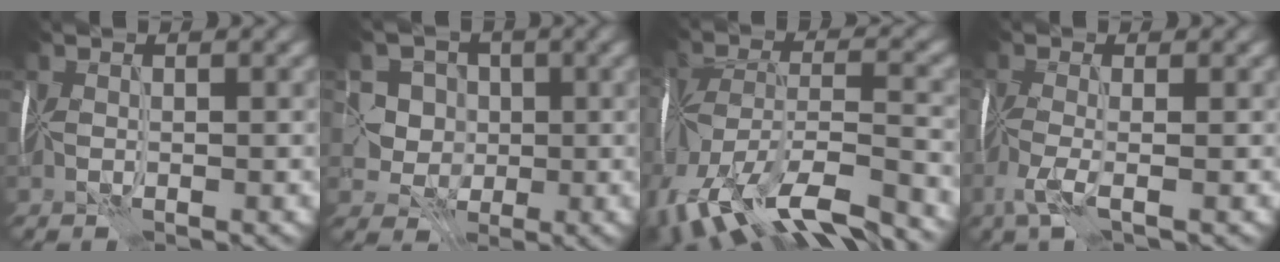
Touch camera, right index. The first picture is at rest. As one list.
[{"total": 3.9, "force": [0.5, 3.8, 0.8], "torque": [-0.011, 0.016, -0.006]}, {"total": 12.5, "force": [-9.0, 4.4, 7.5], "torque": [-0.172, -0.003, -0.138]}, {"total": 3.0, "force": [-1.7, 0.9, 2.4], "torque": [-0.059, -0.003, -0.045]}]